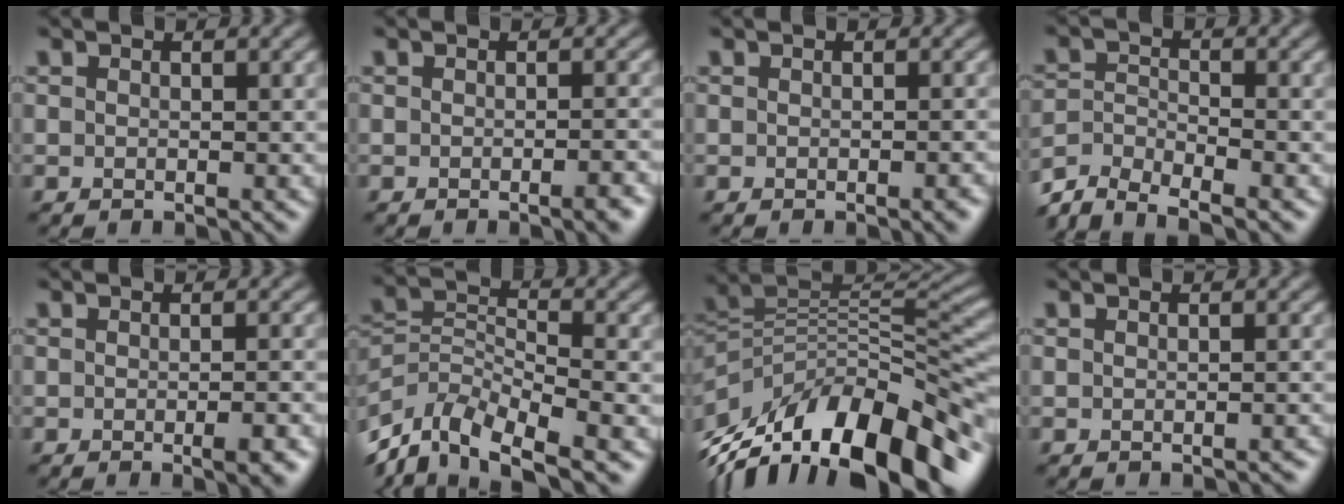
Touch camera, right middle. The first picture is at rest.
{"total": 2.5, "force": [-1.4, 0.5, 2.0], "torque": [-0.022, 0.007, -0.020]}
{"total": 1.8, "force": [-1.1, 0.5, 1.4], "torque": [-0.011, 0.002, -0.010]}
{"total": 4.8, "force": [-4.2, 1.4, 1.7], "torque": [-0.033, -0.004, -0.087]}
{"total": 2.9, "force": [-1.4, 0.7, 2.5], "torque": [-0.030, 0.007, -0.018]}
{"total": 7.6, "force": [-5.0, 3.3, 4.6], "torque": [-0.084, -0.005, -0.105]}
{"total": 13.4, "force": [-5.6, 6.7, 10.1], "torque": [-0.191, 0.017, -0.097]}
{"total": 1.4, "force": [-1.3, 0.2, 0.4], "torque": [0.004, 0.003, -0.013]}